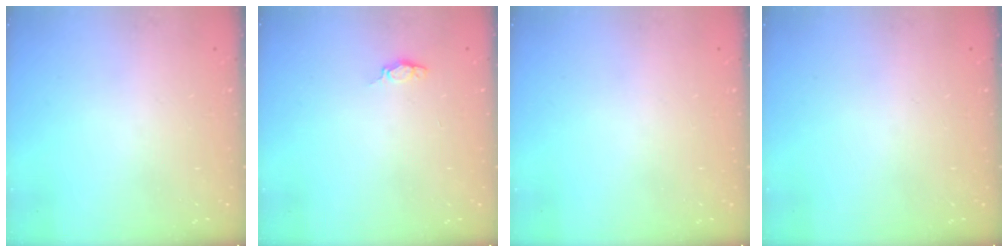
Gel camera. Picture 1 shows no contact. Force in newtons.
{"total": 3.9, "press": 3.8, "slide": 0.6}
{"total": 0.0}
{"total": 0.0}